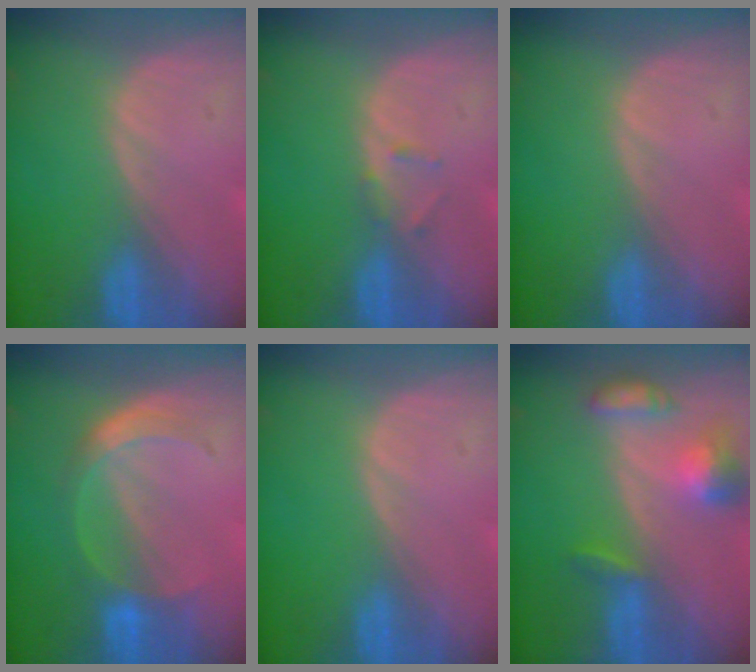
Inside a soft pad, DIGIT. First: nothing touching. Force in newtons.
{"total": 1.3, "press": 1.3, "slide": 0.4}
{"total": 0.0}
{"total": 4.9, "press": 4.9, "slide": 0.3}
{"total": 0.0}
{"total": 7.1, "press": 6.6, "slide": 2.6}